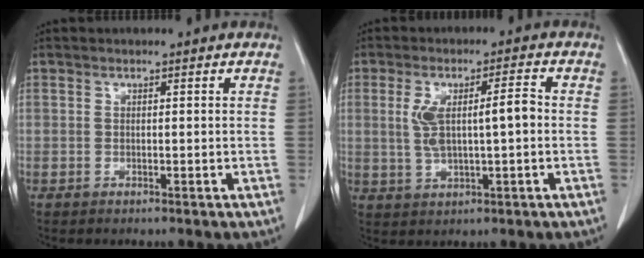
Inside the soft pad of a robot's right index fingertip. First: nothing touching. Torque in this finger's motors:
{"motor_torque": [0.27, 0.09, 0.18, 0.06]}